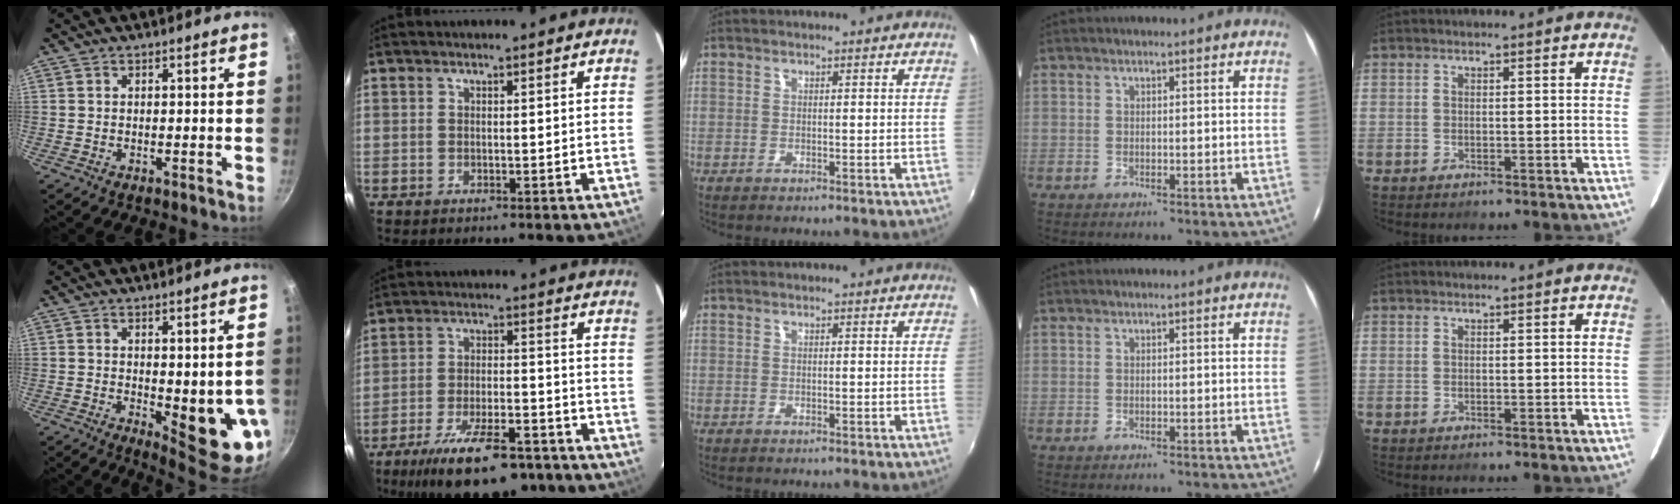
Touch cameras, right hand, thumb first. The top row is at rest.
{"thumb": {"total": 11.5, "force": [-0.7, 4.0, 10.7], "torque": [-0.107, -0.021, 0.002]}, "index": {"total": 17.9, "force": [-12.7, 6.4, 10.9], "torque": [-0.203, -0.020, -0.188]}}